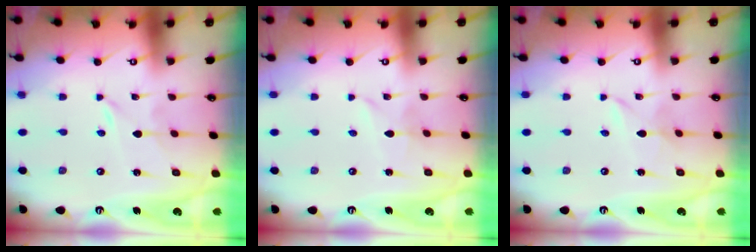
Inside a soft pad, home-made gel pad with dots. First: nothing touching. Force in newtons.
{"total": 1.8, "press": 1.8, "slide": 0.2}
{"total": 1.2, "press": 1.1, "slide": 0.2}